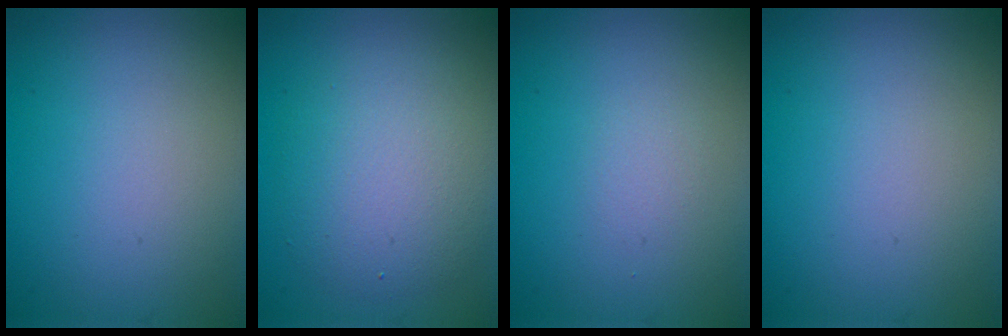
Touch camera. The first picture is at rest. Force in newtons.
{"total": 5.1, "press": 5.1, "slide": 0.3}
{"total": 0.7, "press": 0.7, "slide": 0.1}
{"total": 0.0}